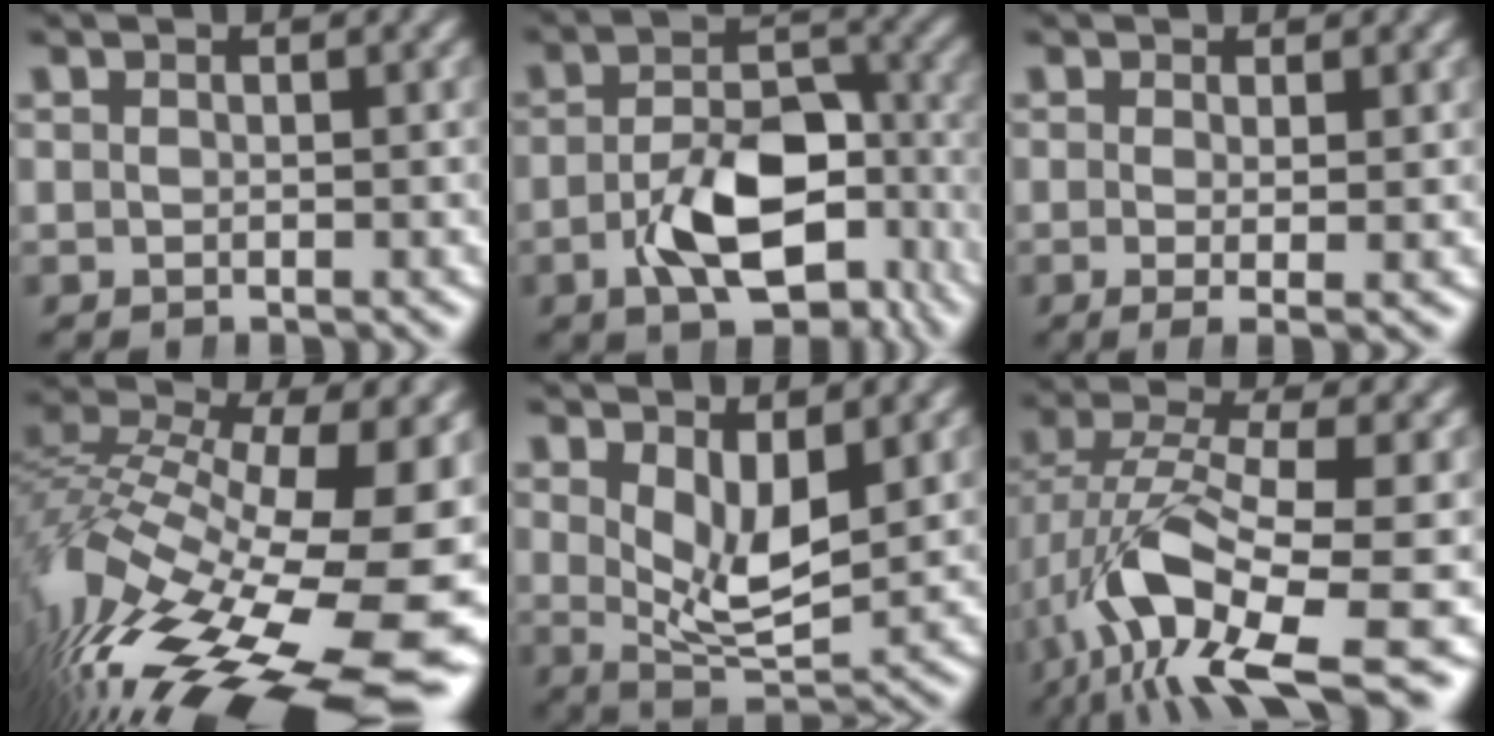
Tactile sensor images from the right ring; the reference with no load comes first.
{"total": 7.6, "force": [-3.0, 4.3, 5.5], "torque": [-0.086, -0.016, -0.042]}
{"total": 2.3, "force": [-1.0, 0.5, 2.0], "torque": [-0.047, -0.019, -0.010]}
{"total": 15.1, "force": [-3.7, 8.0, 12.3], "torque": [-0.210, -0.061, -0.016]}
{"total": 5.1, "force": [1.6, 2.3, 4.3], "torque": [-0.066, -0.016, 0.030]}
{"total": 10.0, "force": [-3.5, 4.3, 8.3], "torque": [-0.176, -0.043, -0.030]}